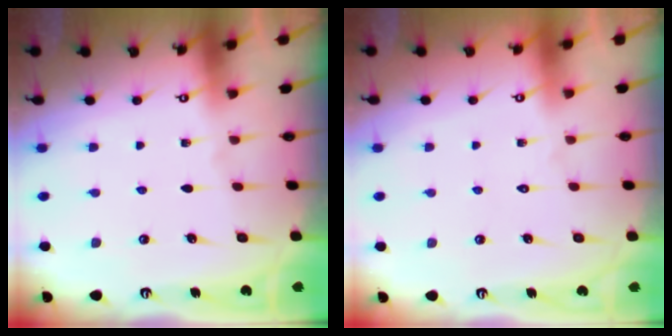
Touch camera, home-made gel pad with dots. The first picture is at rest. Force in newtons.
{"total": 1.7, "press": 1.7, "slide": 0.1}